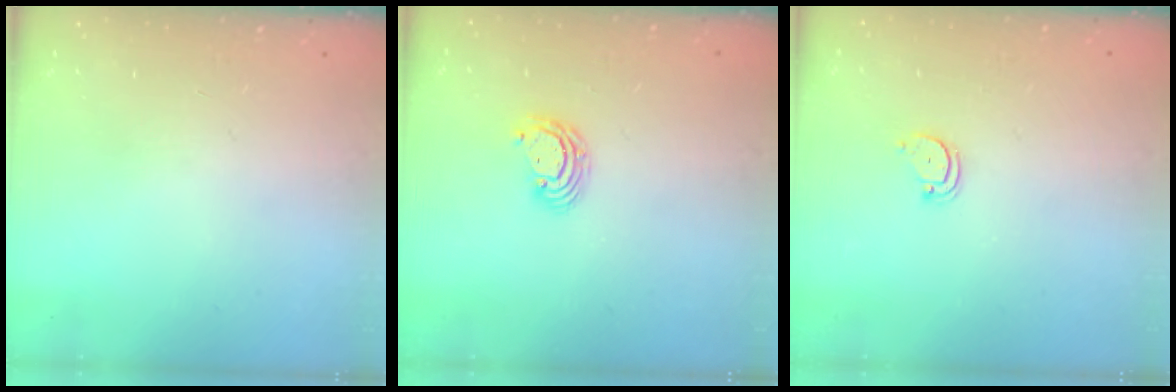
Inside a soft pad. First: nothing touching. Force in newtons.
{"total": 4.9, "press": 4.9, "slide": 0.2}
{"total": 2.4, "press": 2.4, "slide": 0.2}